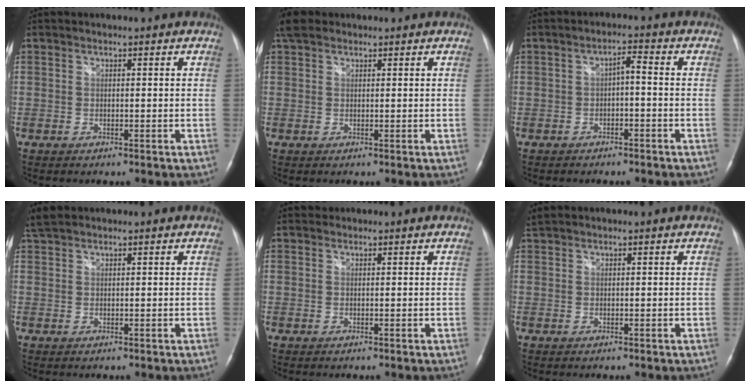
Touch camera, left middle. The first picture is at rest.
{"total": 2.9, "force": [2.2, 1.5, 1.2], "torque": [-0.032, 0.026, 0.041]}
{"total": 2.6, "force": [-0.5, 0.5, 2.5], "torque": [-0.041, 0.010, -0.007]}
{"total": 2.6, "force": [2.4, 0.5, 1.0], "torque": [-0.027, 0.019, 0.051]}
{"total": 0.6, "force": [0.6, 0.2, -0.1], "torque": [0.000, 0.005, 0.011]}
{"total": 1.2, "force": [1.2, 0.1, 0.3], "torque": [-0.017, 0.017, 0.030]}